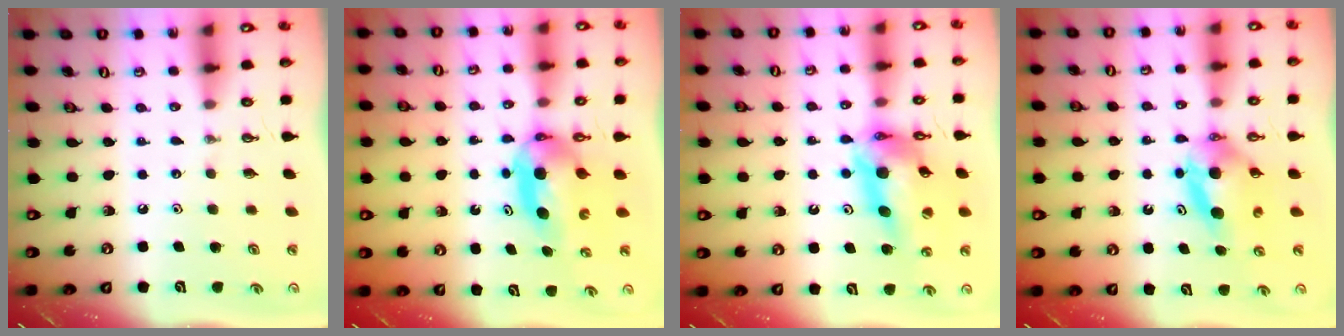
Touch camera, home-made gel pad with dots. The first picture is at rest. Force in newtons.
{"total": 6.4, "press": 6.0, "slide": 2.4}
{"total": 16.6, "press": 16.5, "slide": 1.6}
{"total": 5.9, "press": 5.6, "slide": 1.8}